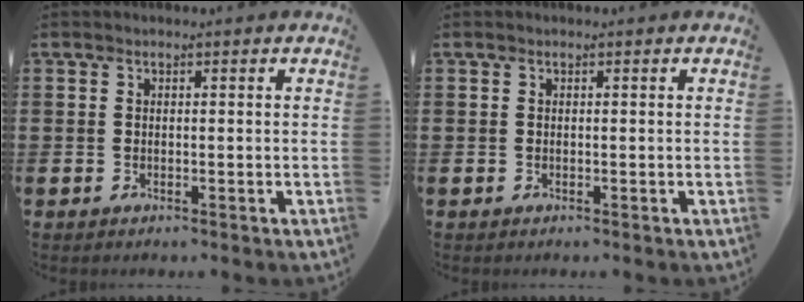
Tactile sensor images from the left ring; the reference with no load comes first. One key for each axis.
{"total": 0.0}